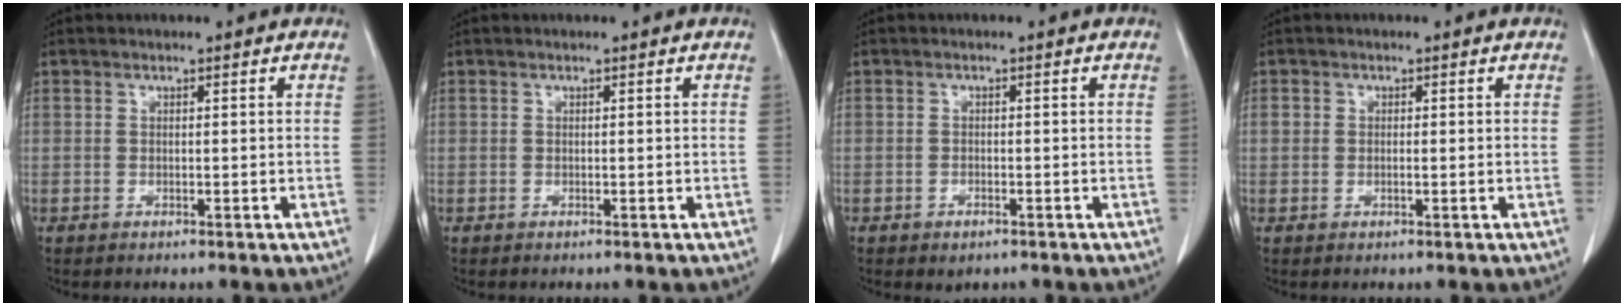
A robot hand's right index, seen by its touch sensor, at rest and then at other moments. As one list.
[{"total": 0.0}, {"total": 1.6, "force": [-1.0, 0.9, 0.9], "torque": [-0.013, 0.001, -0.006]}, {"total": 1.4, "force": [0.0, 1.0, 1.0], "torque": [-0.019, 0.005, 0.001]}]